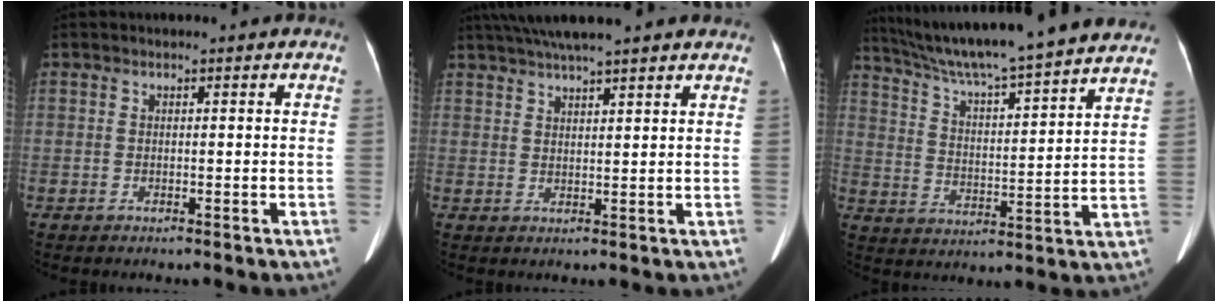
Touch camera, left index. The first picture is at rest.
{"total": 13.2, "force": [11.2, 0.9, 6.9], "torque": [-0.122, 0.044, 0.160]}
{"total": 24.0, "force": [21.3, 0.1, 10.9], "torque": [-0.186, -0.008, 0.307]}